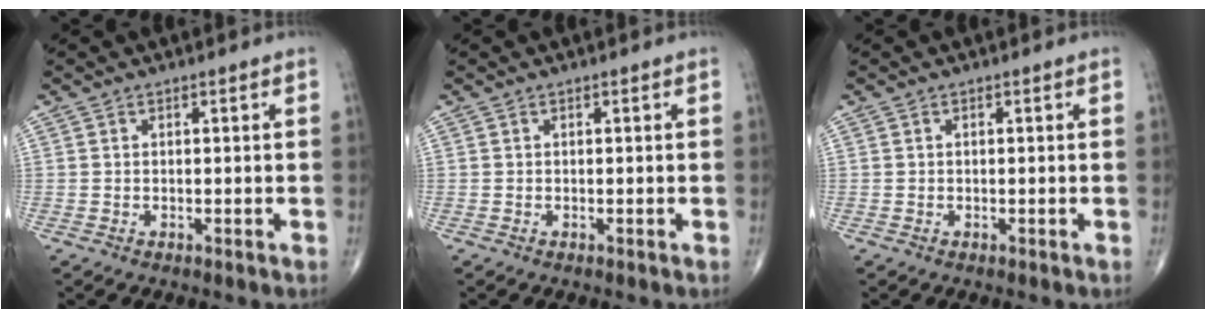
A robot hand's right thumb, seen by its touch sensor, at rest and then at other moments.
{"total": 0.0}
{"total": 0.0}